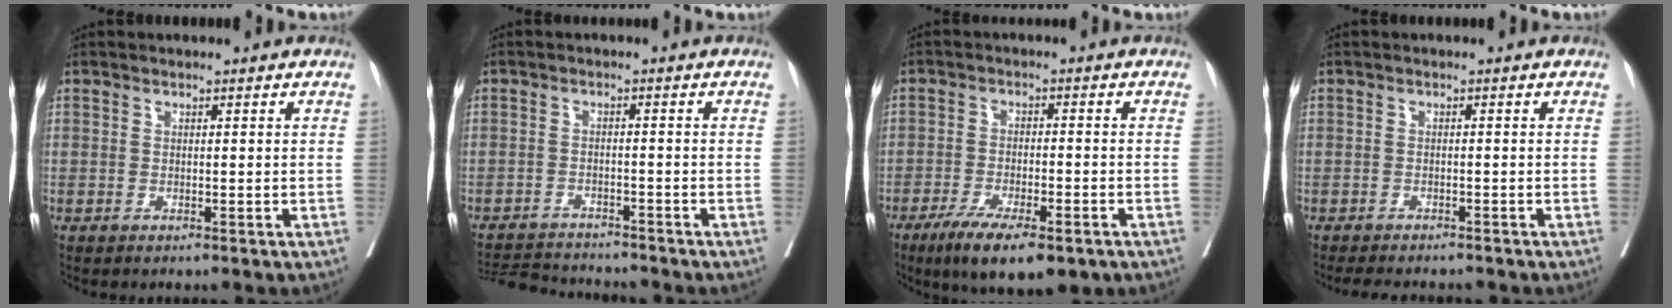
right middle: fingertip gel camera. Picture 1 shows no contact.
{"total": 7.0, "force": [-6.9, 0.2, 0.8], "torque": [-0.013, -0.004, -0.116]}
{"total": 11.3, "force": [-7.4, 3.0, 8.0], "torque": [-0.123, -0.018, -0.113]}
{"total": 5.8, "force": [-5.1, 1.7, 2.0], "torque": [-0.024, -0.006, -0.073]}